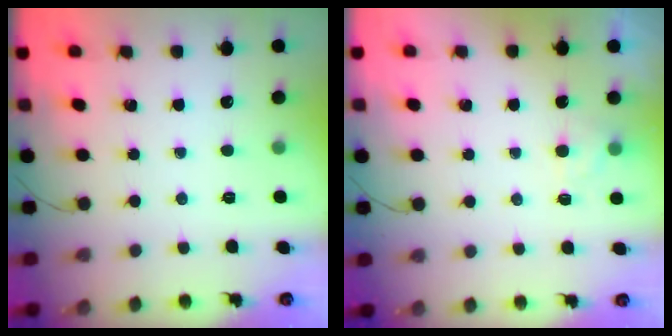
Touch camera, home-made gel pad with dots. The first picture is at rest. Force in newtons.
{"total": 2.5, "press": 2.0, "slide": 1.5}